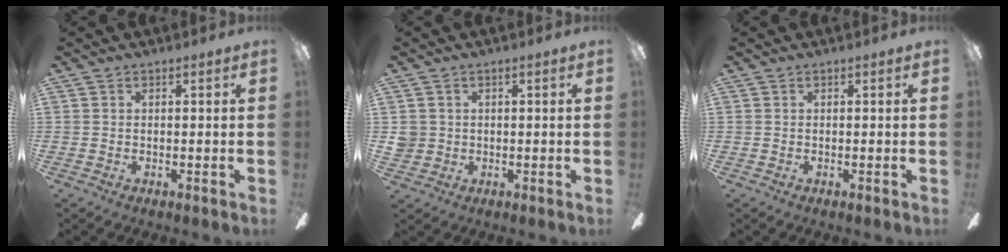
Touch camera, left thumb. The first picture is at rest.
{"total": 2.8, "force": [0.5, 2.7, 0.5], "torque": [-0.015, 0.007, 0.010]}
{"total": 0.0}